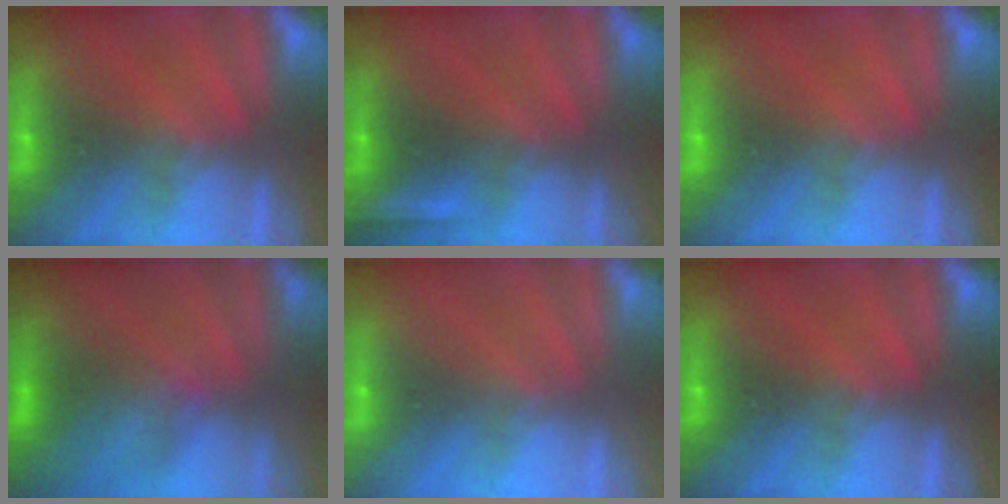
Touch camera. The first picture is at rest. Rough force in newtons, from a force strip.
{"total": 2.3}
{"total": 0.0}
{"total": 3.7}
{"total": 3.7}
{"total": 0.0}